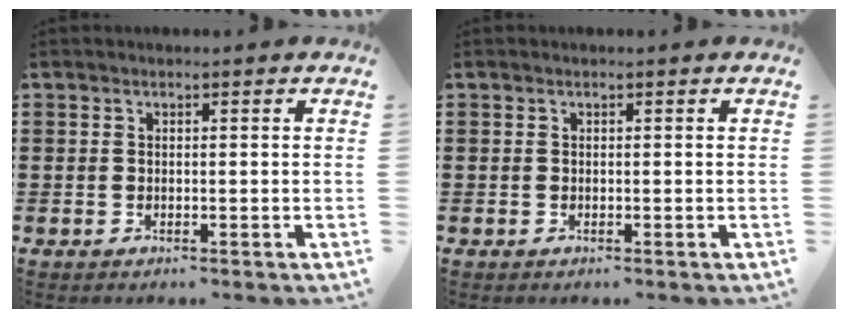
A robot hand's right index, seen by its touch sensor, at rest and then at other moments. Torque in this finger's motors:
{"motor_torque": [0.37, 0.96, 0.00, 0.00]}